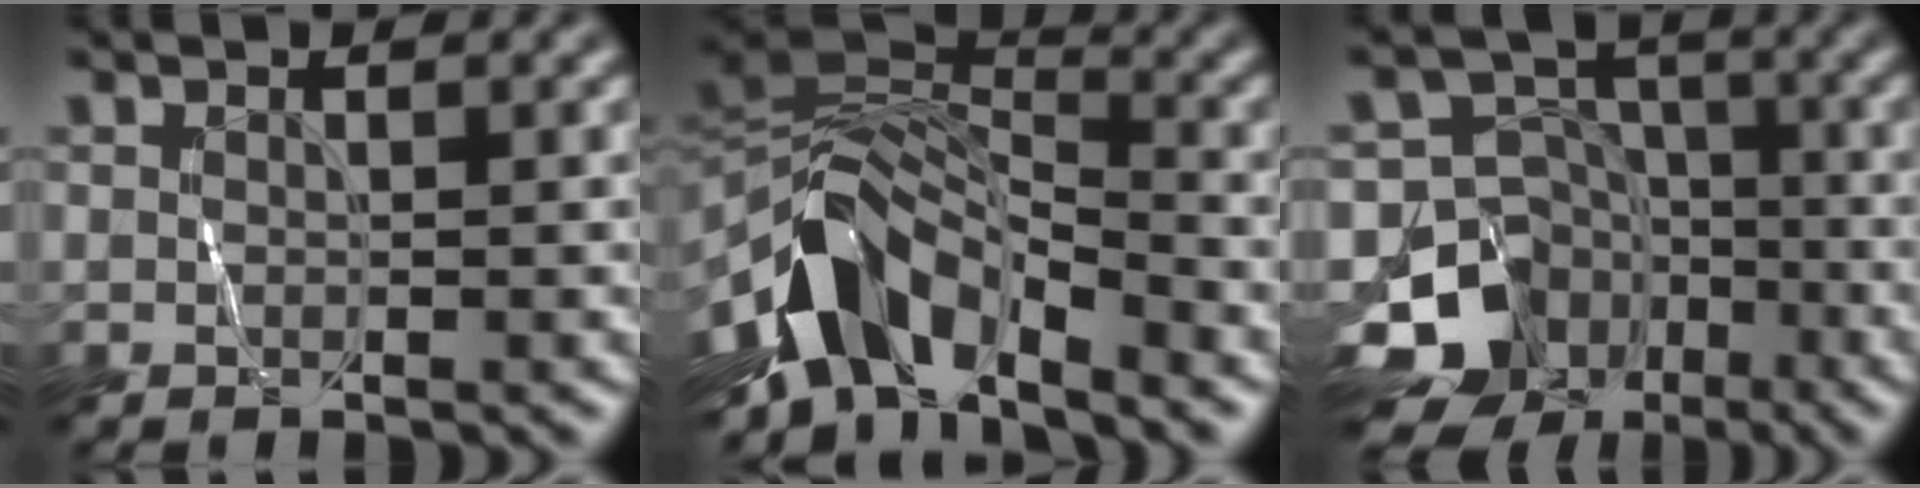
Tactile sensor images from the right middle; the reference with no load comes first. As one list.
[{"total": 8.5, "force": [-5.2, 4.0, 5.4], "torque": [-0.087, 0.007, -0.110]}, {"total": 13.3, "force": [-7.9, 10.2, 3.0], "torque": [-0.069, -0.022, -0.127]}]